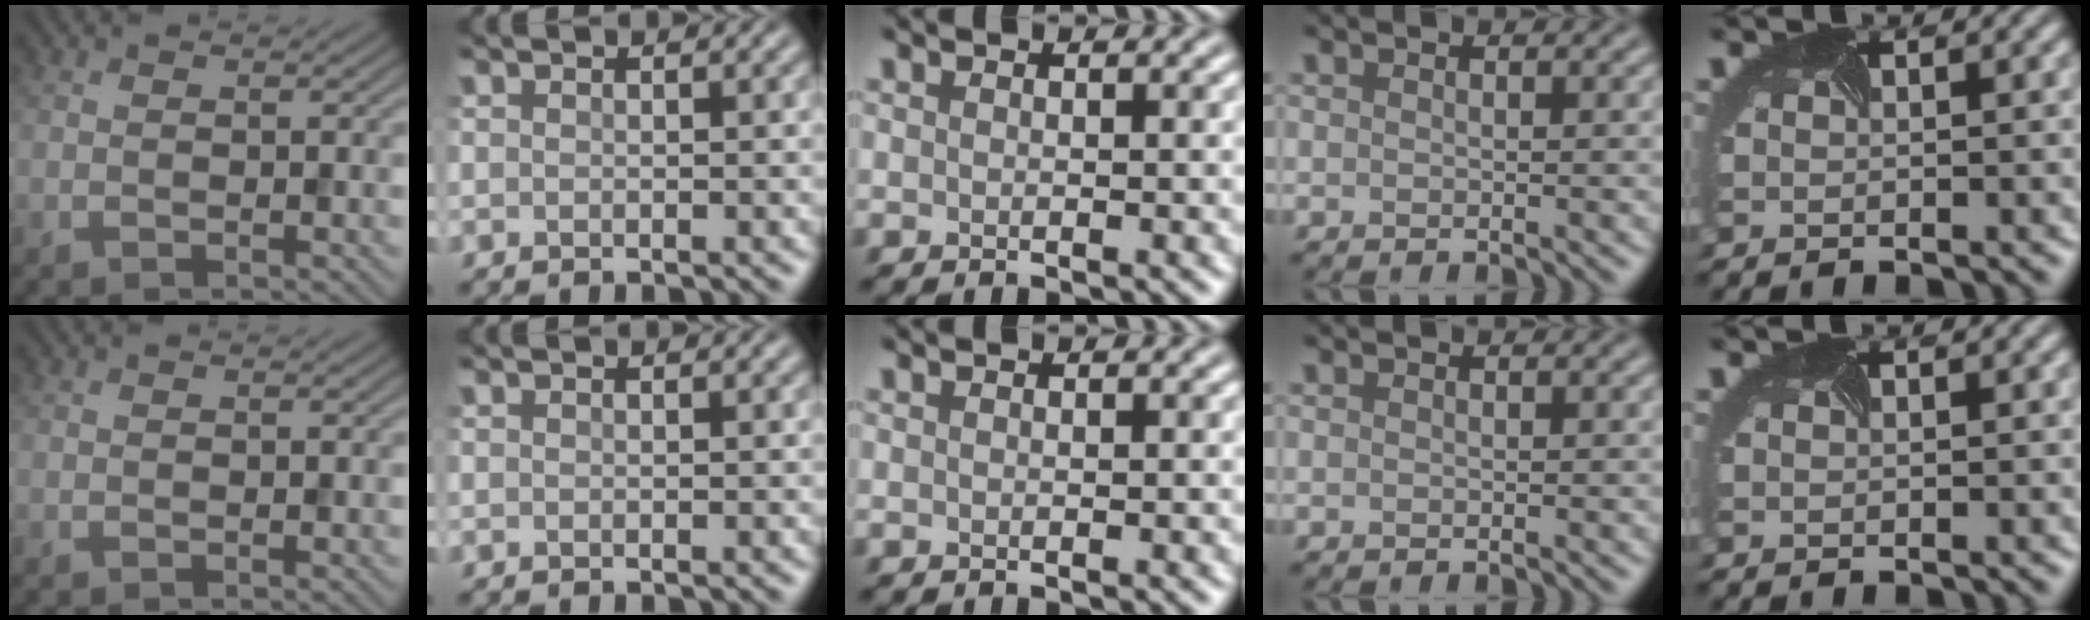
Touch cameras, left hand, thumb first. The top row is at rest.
{}